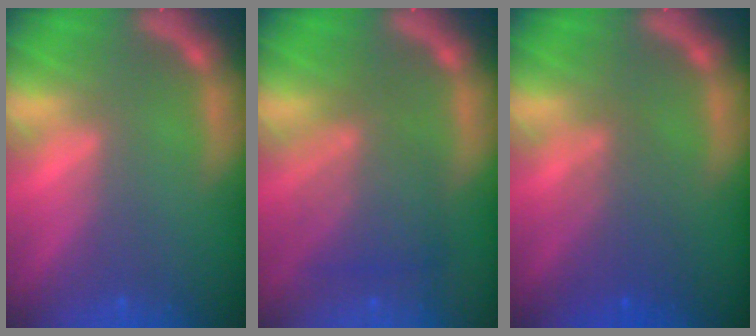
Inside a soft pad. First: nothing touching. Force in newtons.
{"total": 5.5}
{"total": 3.5}